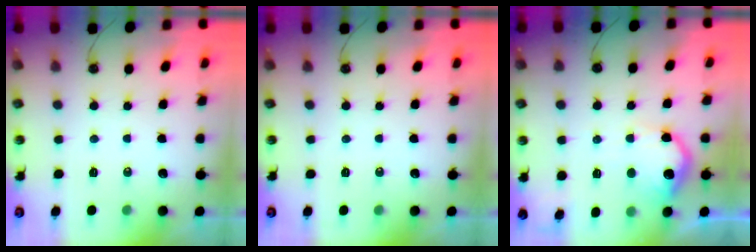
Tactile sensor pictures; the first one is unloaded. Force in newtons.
{"total": 0.0}
{"total": 11.8, "press": 11.8, "slide": 1.2}